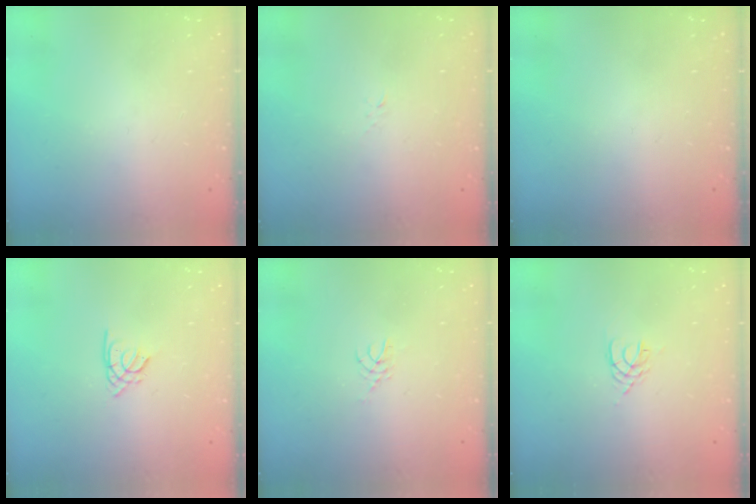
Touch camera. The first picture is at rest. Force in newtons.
{"total": 3.4, "press": 3.4, "slide": 0.5}
{"total": 0.0}
{"total": 1.4, "press": 1.4, "slide": 0.3}
{"total": 4.1, "press": 4.0, "slide": 0.5}
{"total": 2.4, "press": 2.3, "slide": 0.4}